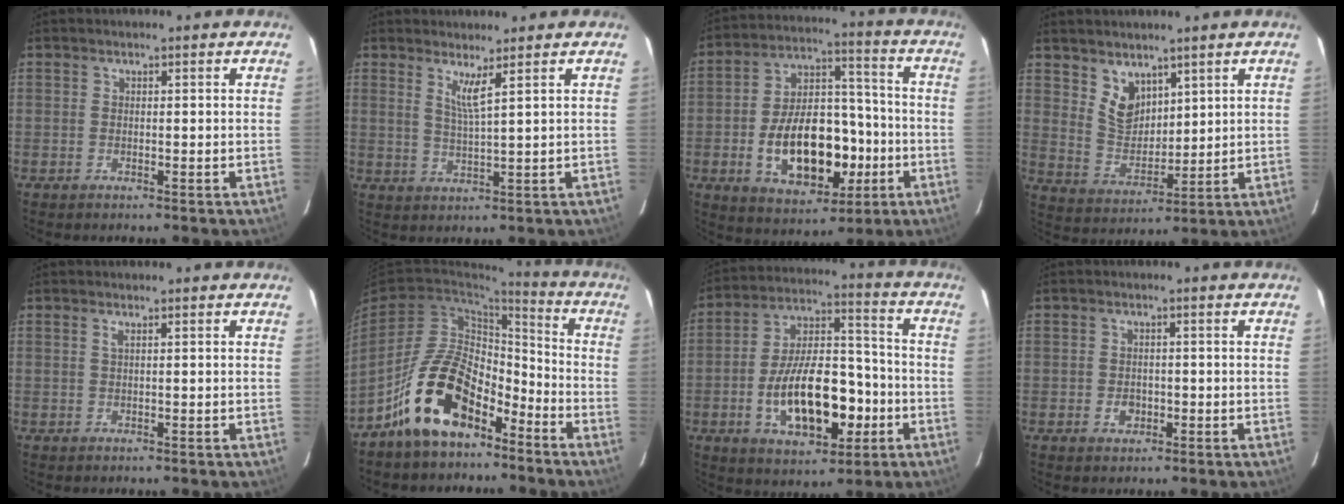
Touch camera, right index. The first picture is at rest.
{"total": 3.4, "force": [2.1, -0.6, 2.5], "torque": [-0.051, -0.012, 0.037]}
{"total": 18.2, "force": [-5.0, 10.4, 14.1], "torque": [-0.264, 0.025, -0.060]}
{"total": 7.1, "force": [4.6, 4.4, 3.0], "torque": [-0.048, 0.001, 0.100]}
{"total": 0.7, "force": [0.3, -0.2, 0.6], "torque": [-0.013, 0.001, 0.004]}
{"total": 15.4, "force": [-9.6, 7.7, 9.2], "torque": [-0.173, 0.025, -0.164]}
{"total": 18.1, "force": [-5.4, 8.9, 14.8], "torque": [-0.277, 0.016, -0.076]}
{"total": 2.7, "force": [-0.9, 2.2, 1.3], "torque": [-0.023, 0.004, -0.011]}